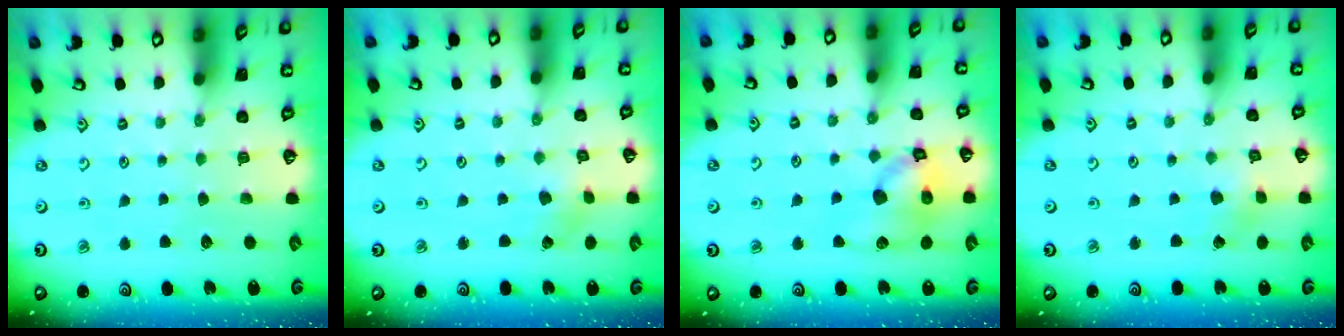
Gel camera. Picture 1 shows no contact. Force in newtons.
{"total": 1.6, "press": 1.6, "slide": 0.2}
{"total": 13.5, "press": 13.3, "slide": 2.0}
{"total": 2.2, "press": 2.2, "slide": 0.2}